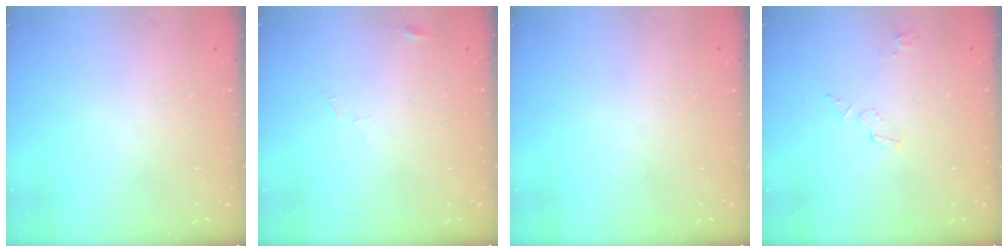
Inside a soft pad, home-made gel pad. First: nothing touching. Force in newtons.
{"total": 2.8, "press": 2.8, "slide": 0.2}
{"total": 0.0}
{"total": 4.7, "press": 3.6, "slide": 3.1}